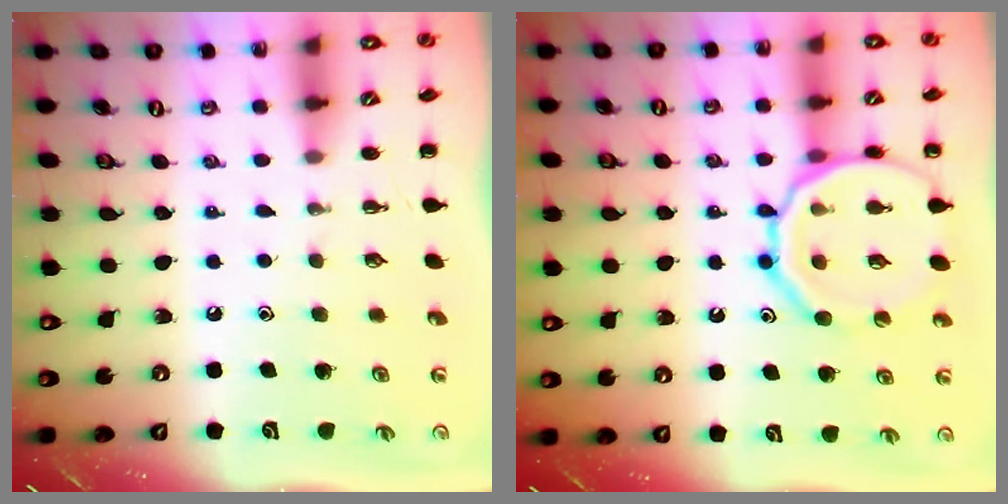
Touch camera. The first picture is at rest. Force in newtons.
{"total": 16.7, "press": 16.6, "slide": 1.9}